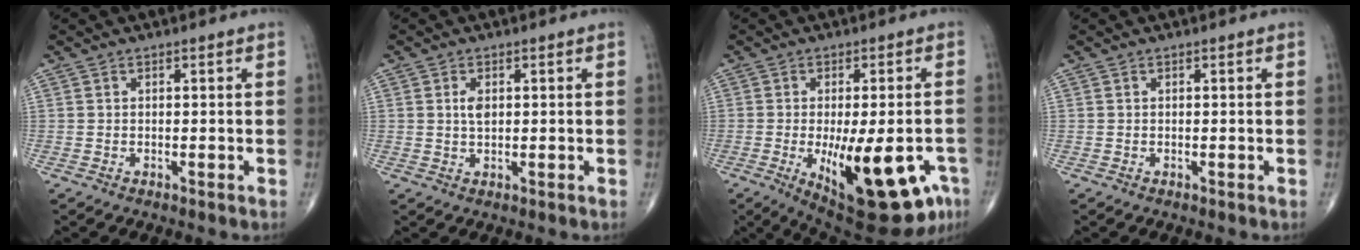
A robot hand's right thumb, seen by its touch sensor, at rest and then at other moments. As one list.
[{"total": 2.6, "force": [0.6, 1.4, 2.1], "torque": [-0.036, -0.004, 0.012]}, {"total": 20.6, "force": [-7.4, 7.9, 17.6], "torque": [-0.205, -0.005, -0.084]}, {"total": 0.0}]